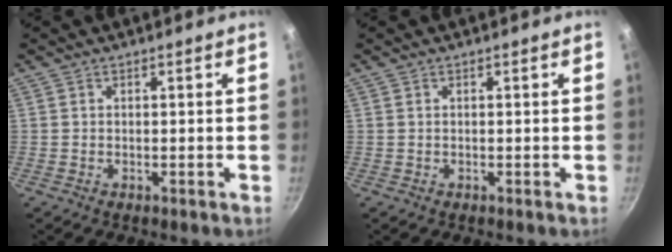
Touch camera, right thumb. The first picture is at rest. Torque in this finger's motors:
{"motor_torque": [0.05, 0.05, -0.06, -0.05, 0.03]}